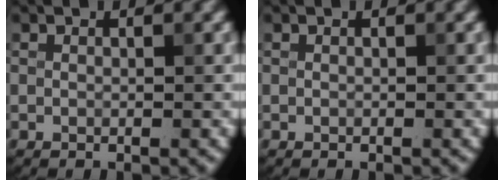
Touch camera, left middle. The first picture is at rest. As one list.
[{"total": 0.0}]